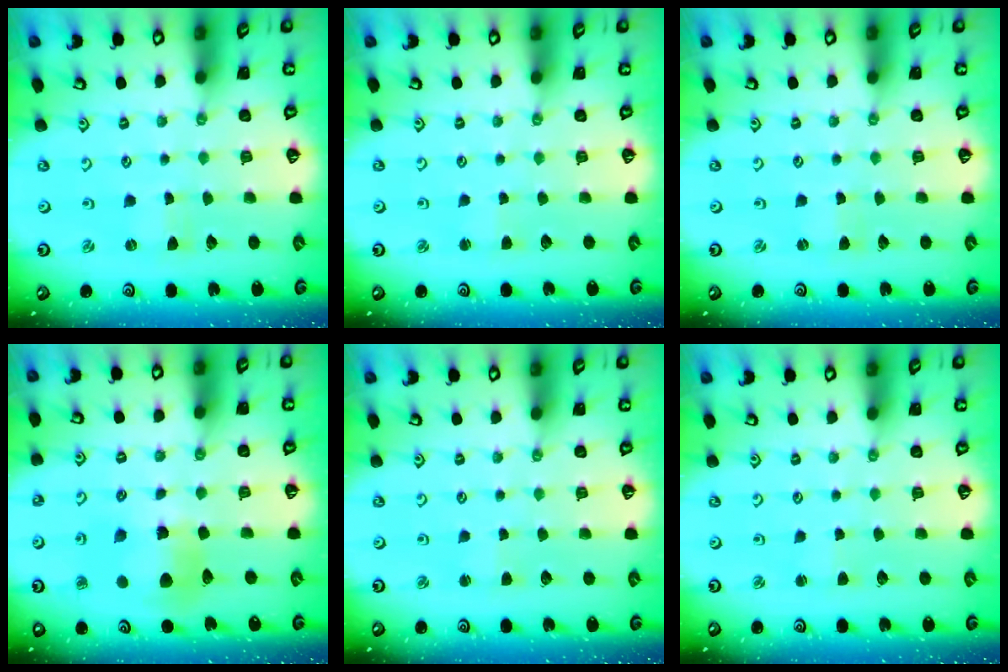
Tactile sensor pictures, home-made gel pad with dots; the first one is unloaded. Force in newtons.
{"total": 1.6, "press": 1.6, "slide": 0.3}
{"total": 0.6, "press": 0.6, "slide": 0.1}
{"total": 9.1, "press": 9.0, "slide": 1.2}
{"total": 1.6, "press": 1.6, "slide": 0.3}
{"total": 2.2, "press": 2.2, "slide": 0.3}